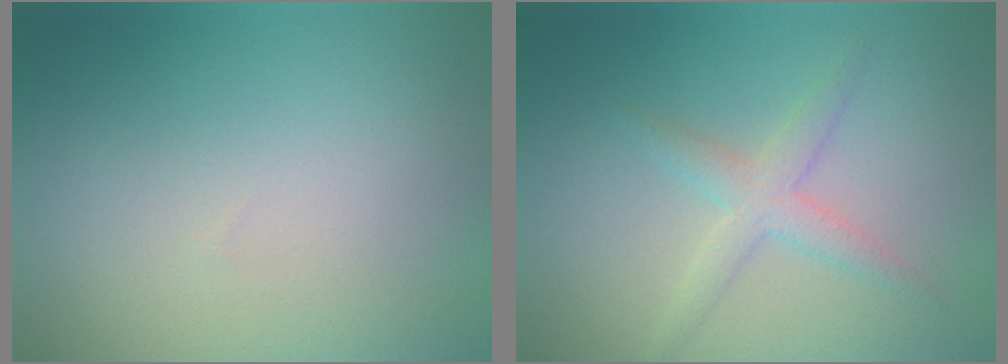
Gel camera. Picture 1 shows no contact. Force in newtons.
{"total": 2.5, "press": 2.5, "slide": 0.0}